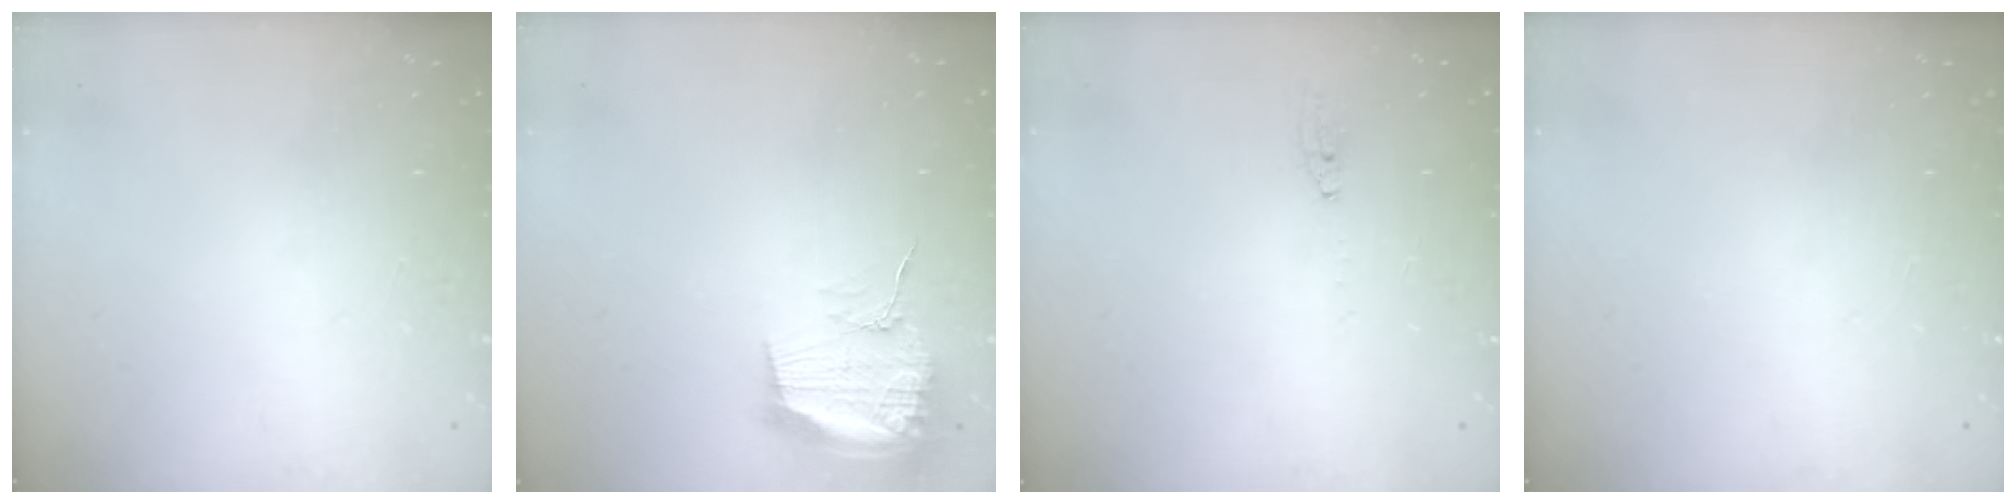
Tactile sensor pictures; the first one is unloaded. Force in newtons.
{"total": 16.1, "press": 16.1, "slide": 0.2}
{"total": 2.0, "press": 2.0, "slide": 0.2}
{"total": 0.0}